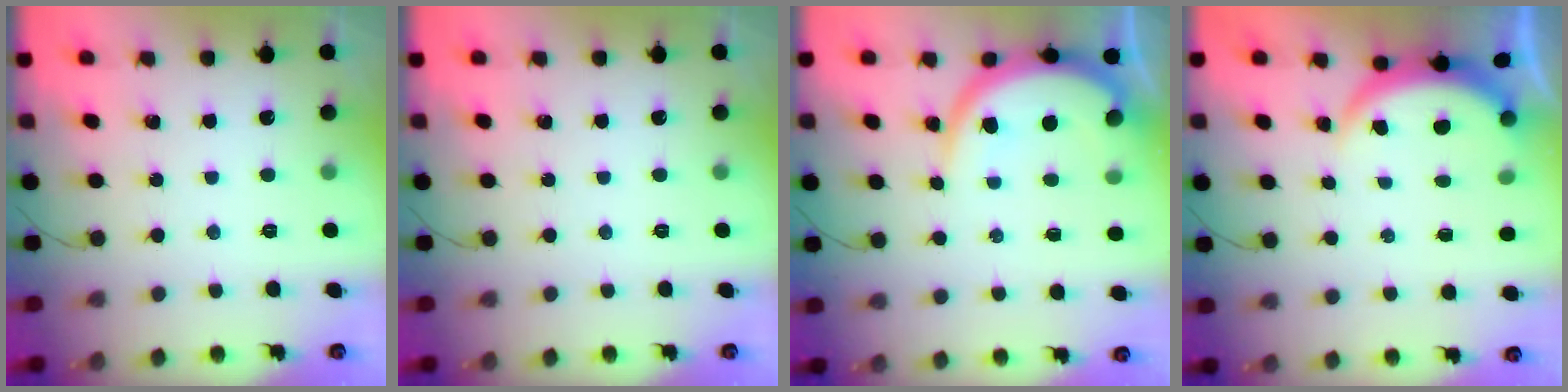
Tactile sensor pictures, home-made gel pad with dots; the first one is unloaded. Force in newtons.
{"total": 0.0}
{"total": 8.7, "press": 8.6, "slide": 1.0}
{"total": 3.9, "press": 3.9, "slide": 0.2}